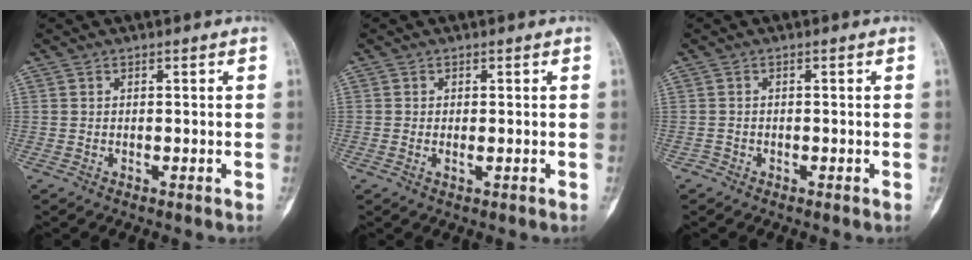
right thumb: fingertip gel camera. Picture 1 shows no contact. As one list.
[{"total": 1.1, "force": [-0.2, 0.5, 1.0], "torque": [-0.017, -0.001, -0.003]}, {"total": 0.8, "force": [-0.6, 0.6, -0.2], "torque": [0.002, 0.003, -0.018]}]